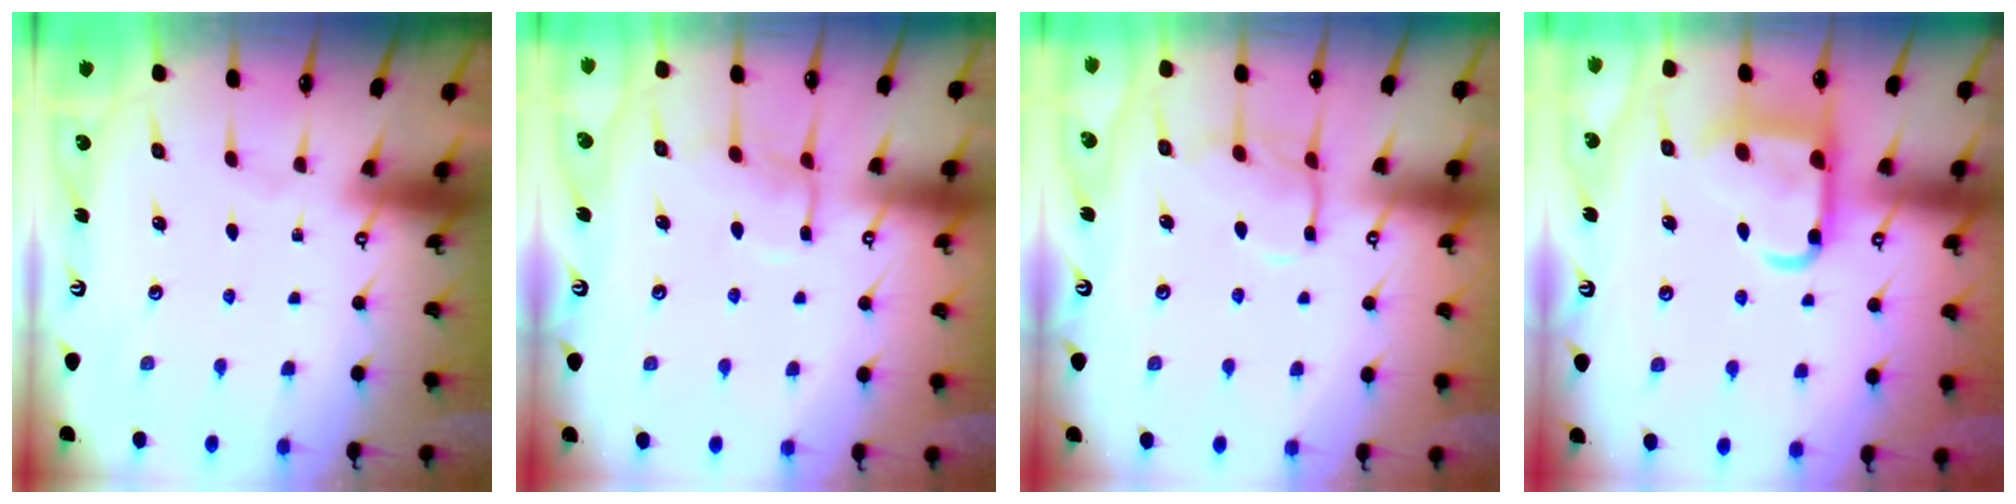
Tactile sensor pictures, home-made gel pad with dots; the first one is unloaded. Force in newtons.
{"total": 8.9, "press": 8.9, "slide": 0.5}
{"total": 10.6, "press": 10.6, "slide": 0.7}
{"total": 14.5, "press": 14.5, "slide": 1.4}